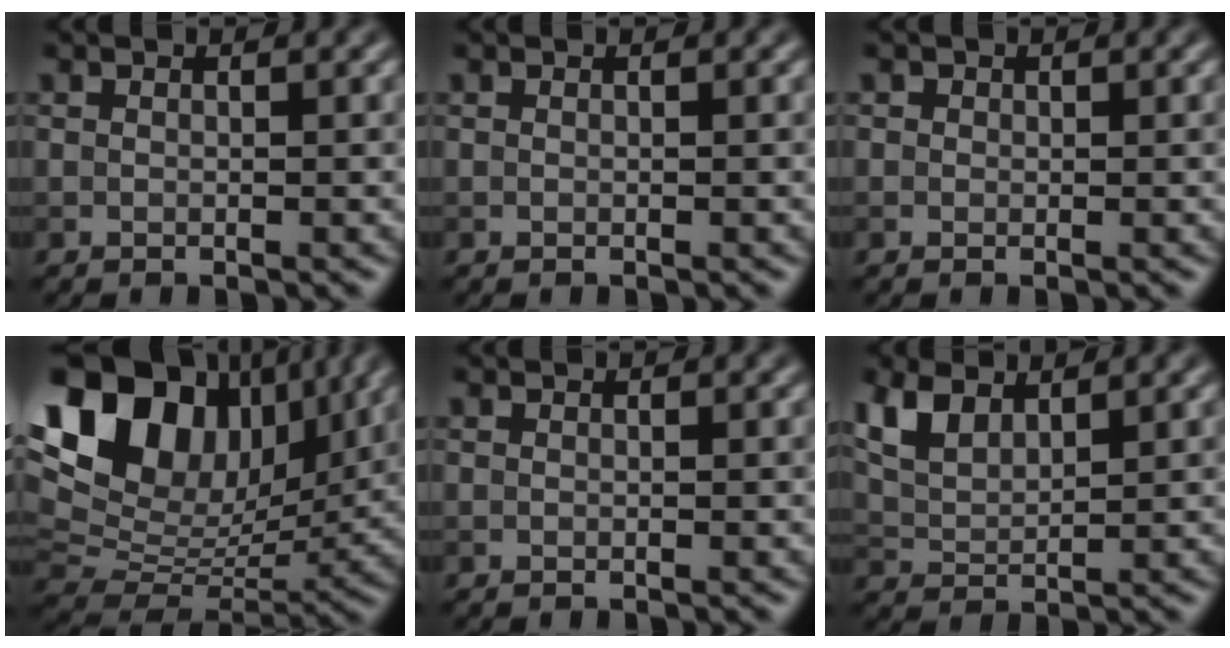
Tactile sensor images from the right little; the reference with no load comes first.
{"total": 0.0}
{"total": 0.6, "force": [0.2, 0.5, 0.1], "torque": [0.002, -0.003, -0.001]}
{"total": 16.3, "force": [7.7, 10.6, 9.8], "torque": [-0.213, 0.035, 0.148]}
{"total": 0.0}
{"total": 4.2, "force": [2.6, 2.1, 2.5], "torque": [-0.064, 0.006, 0.056]}